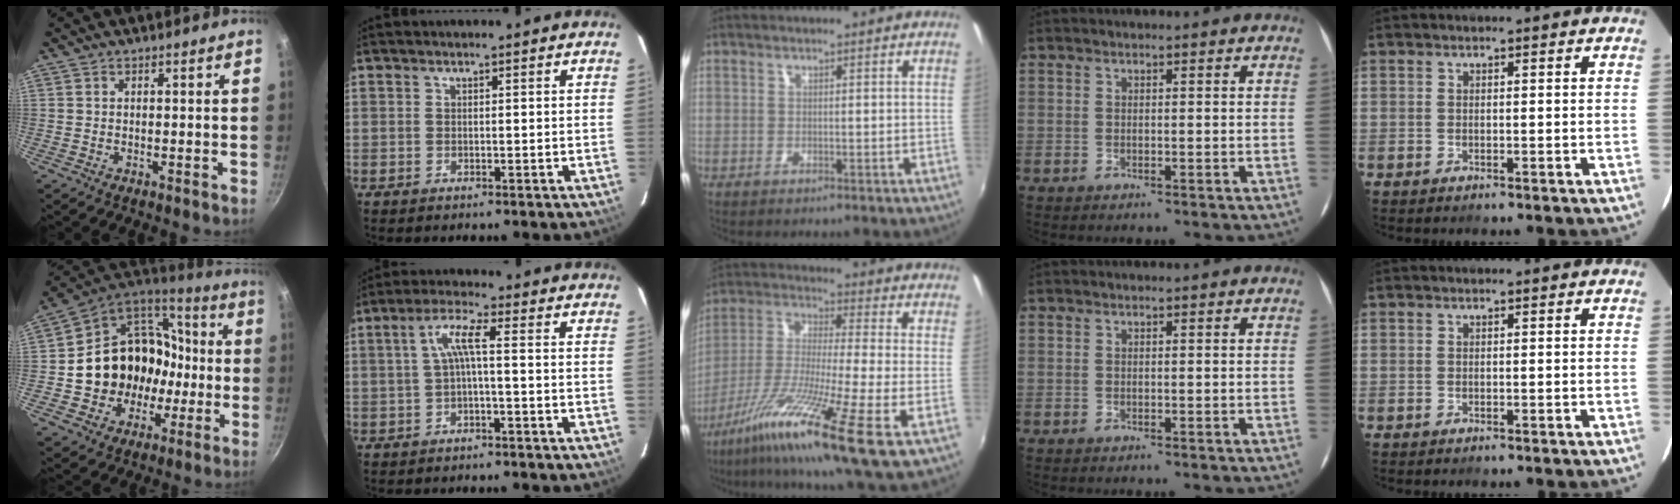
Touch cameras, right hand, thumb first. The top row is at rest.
{"thumb": {"total": 21.0, "force": [-2.6, 18.1, 10.2], "torque": [-0.140, 0.057, -0.024]}, "index": {"total": 4.3, "force": [-0.8, 0.1, 4.2], "torque": [-0.089, 0.007, -0.013]}, "middle": {"total": 16.5, "force": [-8.5, 0.1, 14.2], "torque": [-0.280, -0.035, -0.165]}}